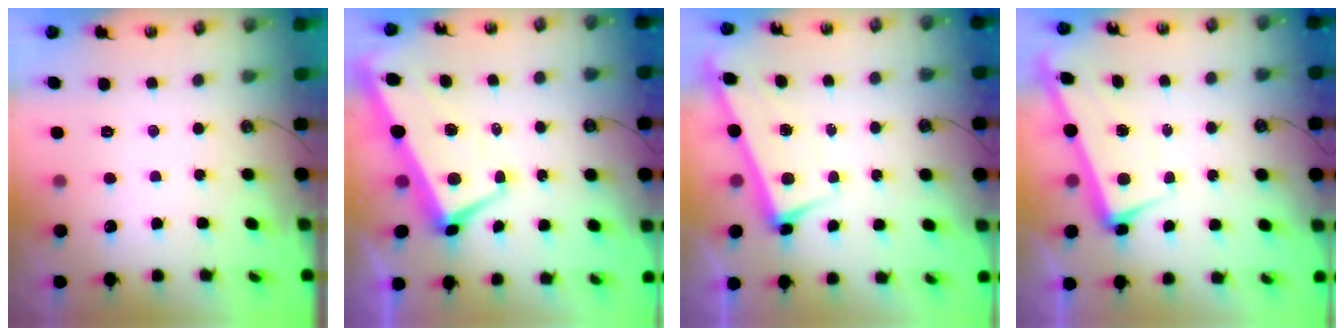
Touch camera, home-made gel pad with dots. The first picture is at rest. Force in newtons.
{"total": 1.7, "press": 1.1, "slide": 1.4}
{"total": 2.9, "press": 2.8, "slide": 0.6}
{"total": 2.3, "press": 2.1, "slide": 0.9}